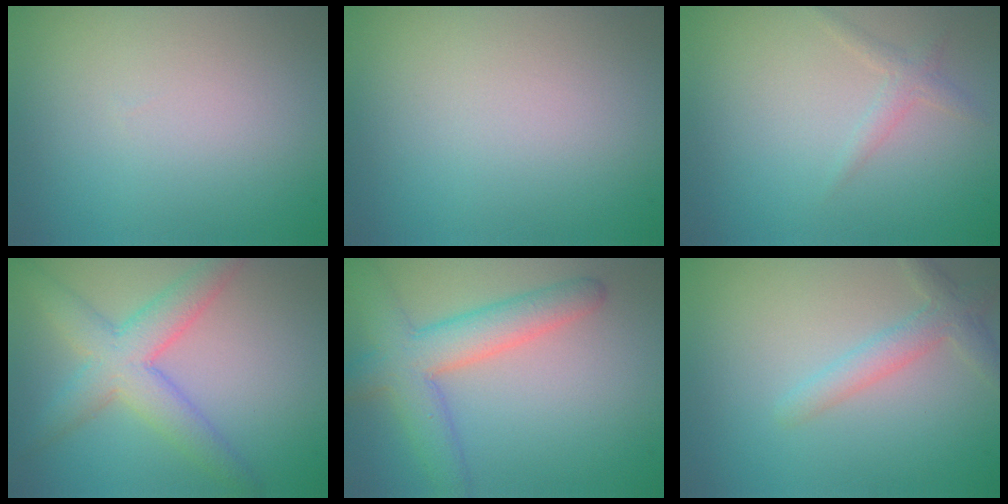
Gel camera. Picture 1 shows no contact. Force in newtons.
{"total": 0.0}
{"total": 1.3, "press": 1.3, "slide": 0.0}
{"total": 5.3, "press": 5.3, "slide": 0.1}
{"total": 5.5, "press": 5.5, "slide": 0.3}
{"total": 2.5, "press": 2.5, "slide": 0.1}